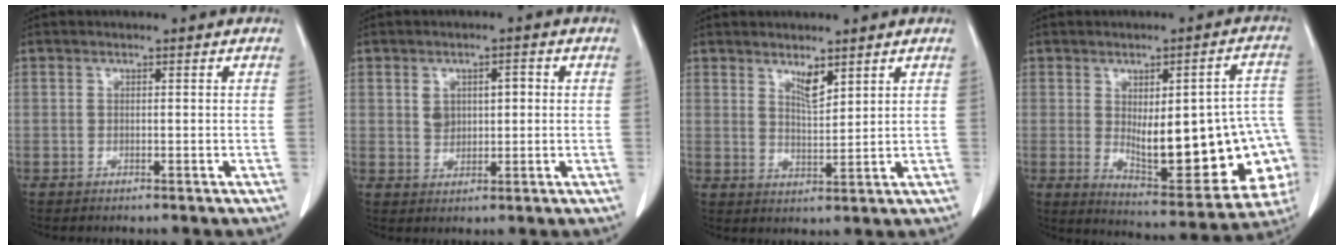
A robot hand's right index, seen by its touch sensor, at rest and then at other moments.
{"total": 4.2, "force": [0.9, 2.7, 3.1], "torque": [-0.055, 0.015, 0.025]}
{"total": 3.4, "force": [2.5, 0.7, 2.3], "torque": [-0.044, -0.009, 0.050]}
{"total": 21.9, "force": [-2.3, 6.7, 20.7], "torque": [-0.205, 0.018, 0.004]}